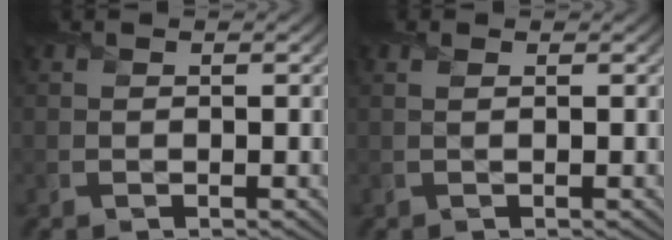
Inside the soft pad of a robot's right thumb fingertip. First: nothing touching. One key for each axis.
{"total": 0.9, "fx": 0.3, "fy": 0.1, "fz": 0.8, "tx": -0.019, "ty": 0.006, "tz": 0.002}